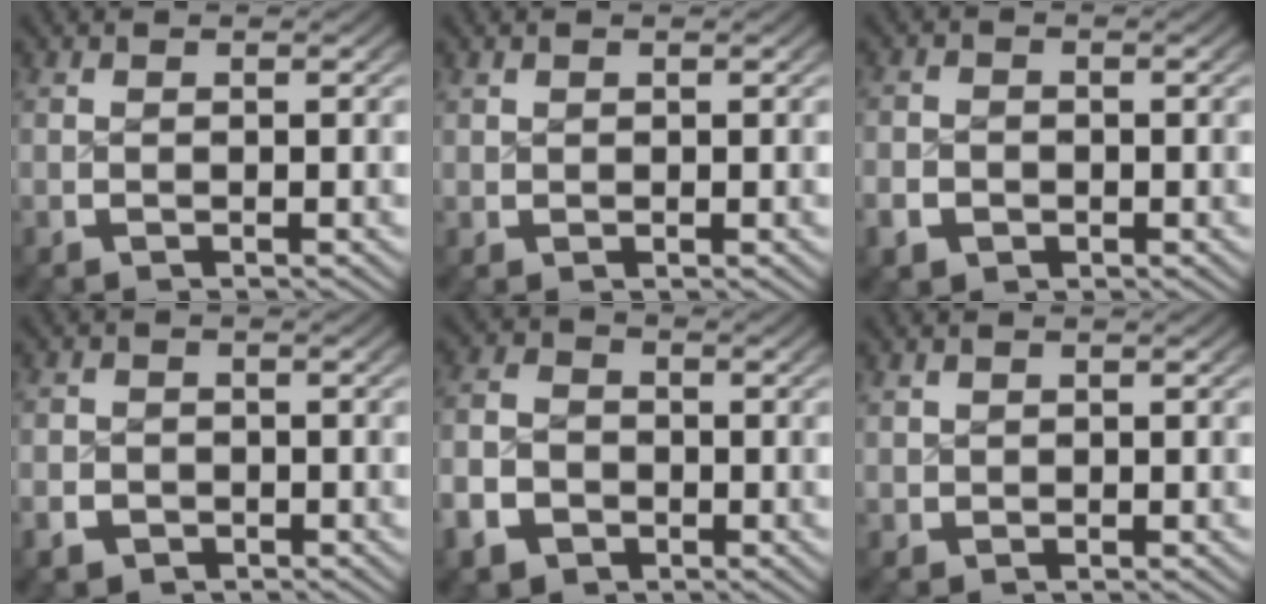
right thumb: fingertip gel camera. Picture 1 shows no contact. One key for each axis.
{"total": 0.6, "fx": 0.4, "fy": 0.4, "fz": 0.1, "tx": -0.001, "ty": -0.005, "tz": 0.014}
{"total": 3.0, "fx": -1.2, "fy": 2.6, "fz": 1.0, "tx": -0.021, "ty": -0.008, "tz": -0.021}
{"total": 3.2, "fx": -1.5, "fy": 2.7, "fz": 0.9, "tx": -0.017, "ty": -0.012, "tz": -0.023}
{"total": 7.1, "fx": -2.1, "fy": 5.9, "fz": 3.2, "tx": -0.080, "ty": -0.026, "tz": -0.027}
{"total": 0.9, "fx": 0.5, "fy": 0.8, "fz": 0.2, "tx": -0.004, "ty": -0.006, "tz": 0.014}